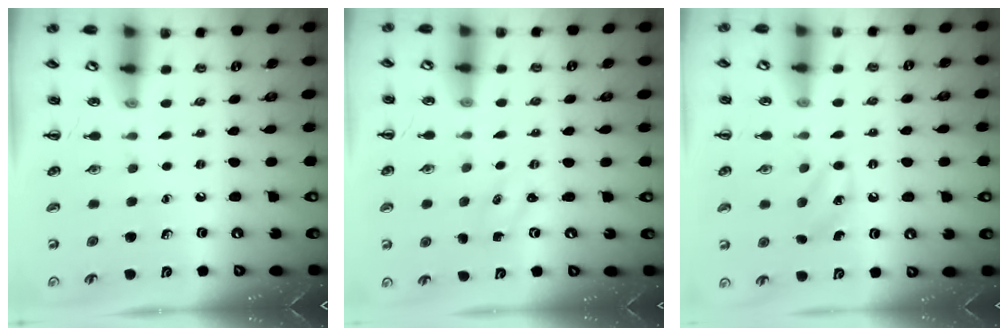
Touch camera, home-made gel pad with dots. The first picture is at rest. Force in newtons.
{"total": 1.3, "press": 1.2, "slide": 0.3}
{"total": 6.2, "press": 6.0, "slide": 1.5}